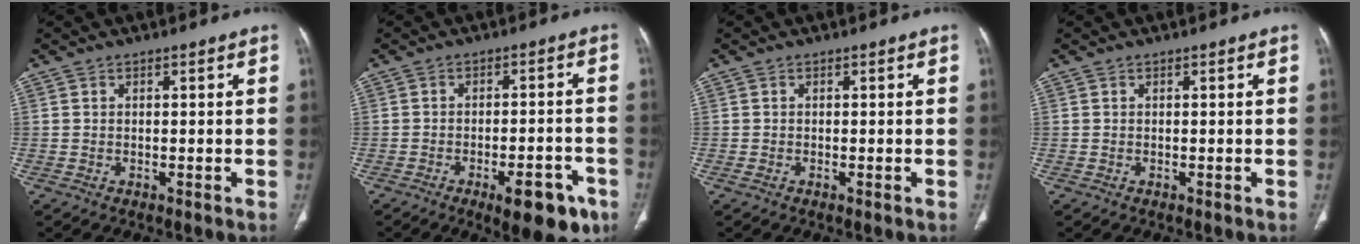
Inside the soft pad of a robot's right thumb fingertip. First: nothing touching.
{"total": 10.6, "force": [-5.7, 3.8, 8.1], "torque": [-0.087, 0.021, -0.071]}
{"total": 0.6, "force": [-0.3, 0.2, 0.5], "torque": [-0.013, -0.002, -0.006]}
{"total": 0.0}